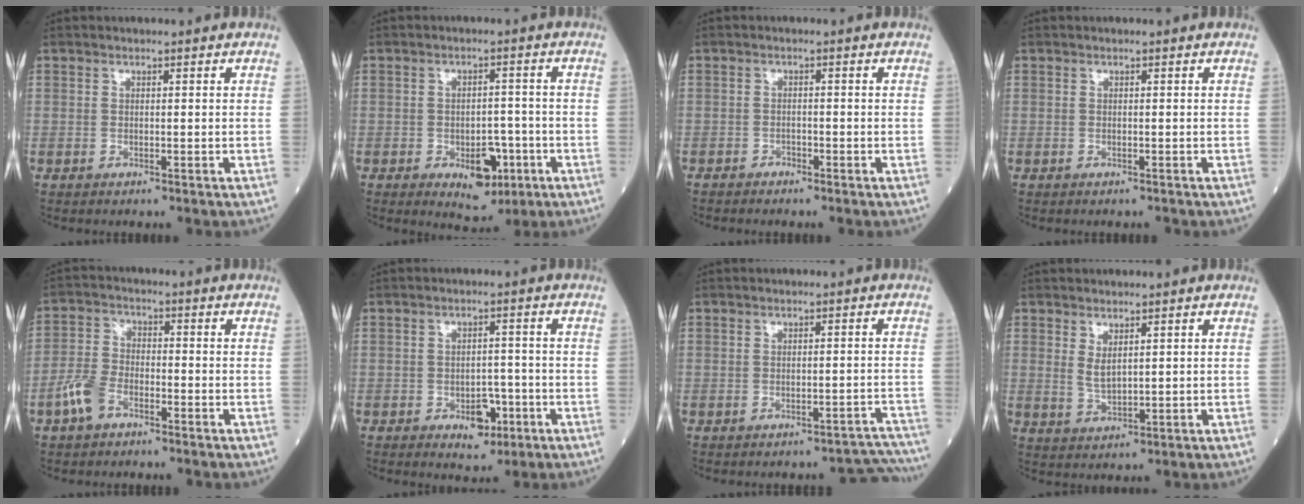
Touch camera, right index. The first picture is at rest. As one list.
[{"total": 6.3, "force": [-2.5, 3.4, 4.6], "torque": [-0.058, 0.000, -0.026]}, {"total": 1.0, "force": [-0.9, 0.4, 0.1], "torque": [-0.001, 0.003, -0.019]}, {"total": 0.0}, {"total": 5.6, "force": [-3.4, 2.9, 3.4], "torque": [-0.088, 0.007, -0.071]}, {"total": 4.4, "force": [-2.0, 2.7, 2.9], "torque": [-0.034, 0.006, -0.022]}, {"total": 5.4, "force": [-5.2, 1.0, -0.4], "torque": [0.027, 0.026, -0.052]}, {"total": 2.8, "force": [1.3, 1.0, 2.3], "torque": [-0.048, -0.006, 0.033]}]